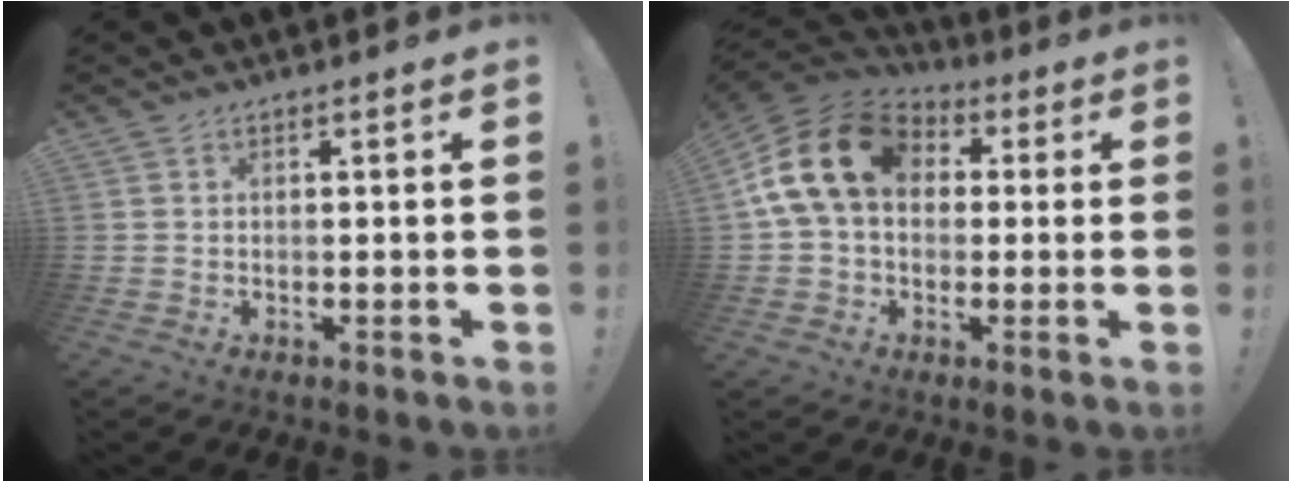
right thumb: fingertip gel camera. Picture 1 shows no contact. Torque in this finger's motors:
{"motor_torque": [2.50, 2.51, 0.18, 0.12, 0.13]}